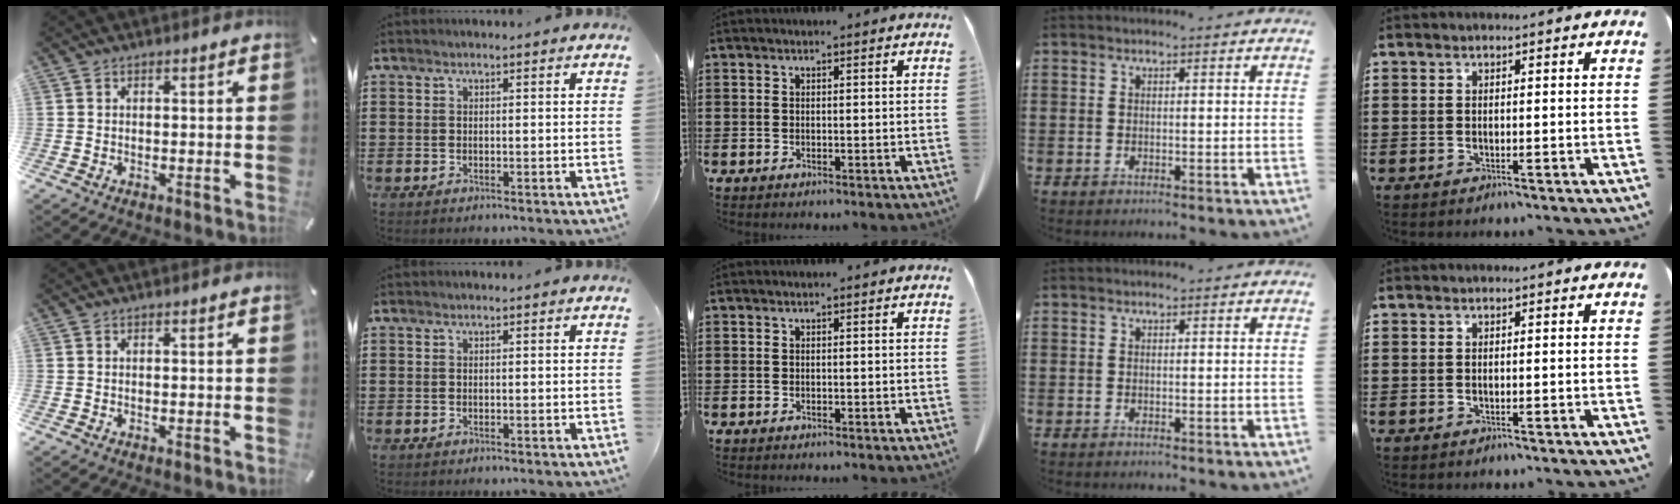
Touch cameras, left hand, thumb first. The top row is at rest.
{}